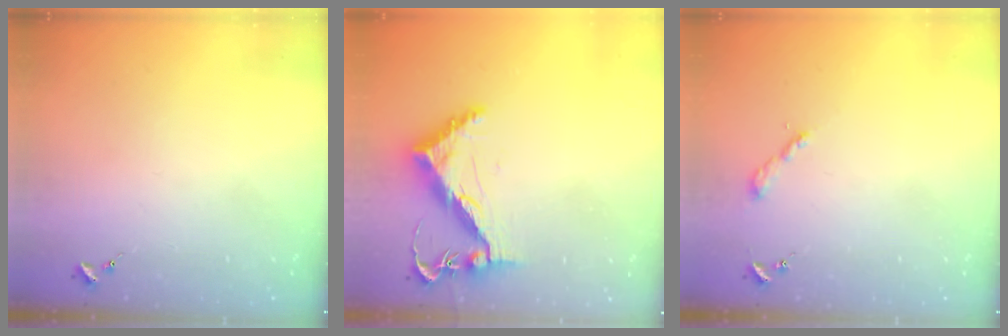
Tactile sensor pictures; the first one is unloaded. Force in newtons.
{"total": 9.7, "press": 9.6, "slide": 1.4}
{"total": 2.2, "press": 2.2, "slide": 0.2}